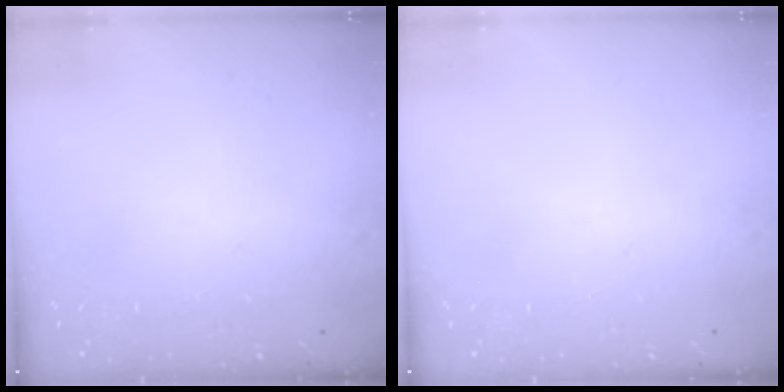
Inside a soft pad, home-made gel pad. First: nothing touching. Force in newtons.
{"total": 0.0}